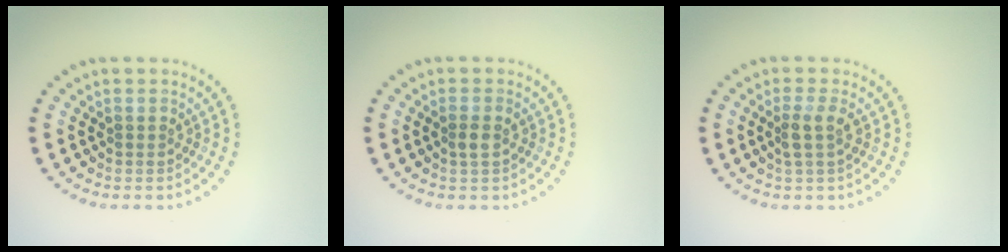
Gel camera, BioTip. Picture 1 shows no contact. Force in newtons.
{"total": 1.1, "press": 1.0, "slide": 0.5}
{"total": 1.8, "press": 1.4, "slide": 1.1}